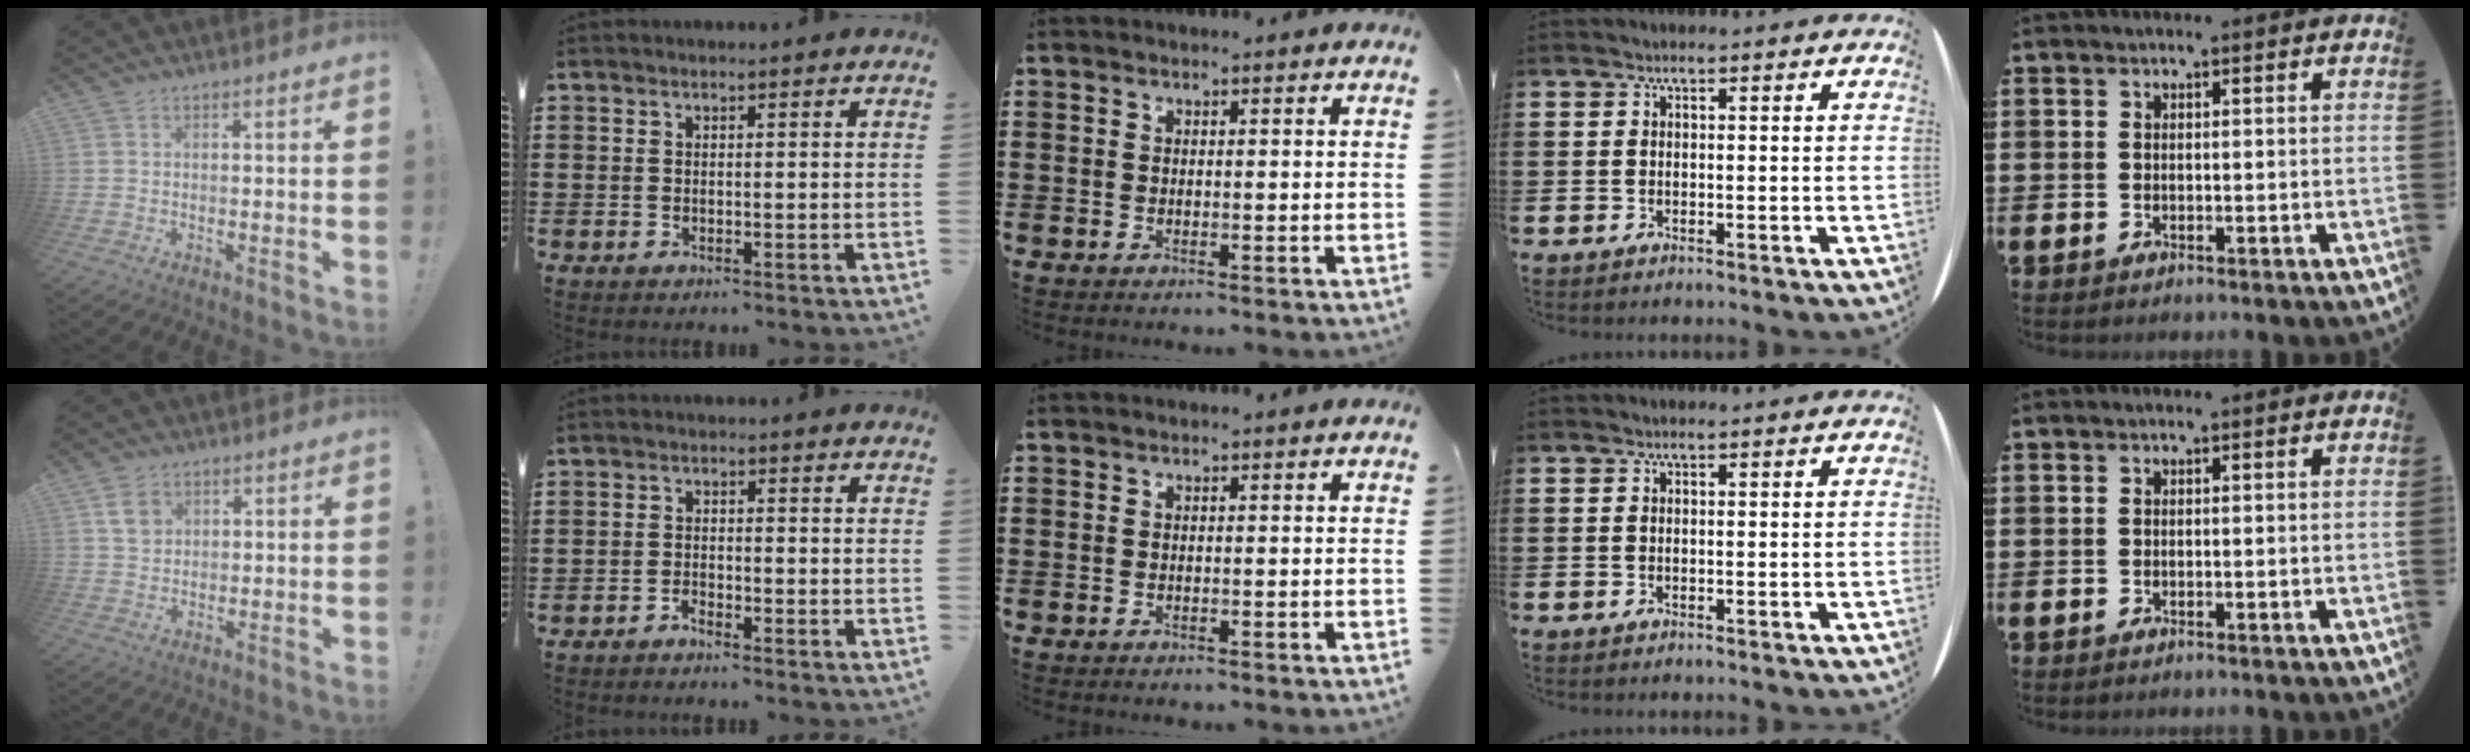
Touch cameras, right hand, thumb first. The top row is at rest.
{"thumb": {"total": 5.0, "force": [2.3, 3.9, 2.0], "torque": [-0.017, -0.004, 0.041]}, "index": {"total": 1.4, "force": [-1.3, 0.1, 0.2], "torque": [-0.010, 0.002, -0.027]}}